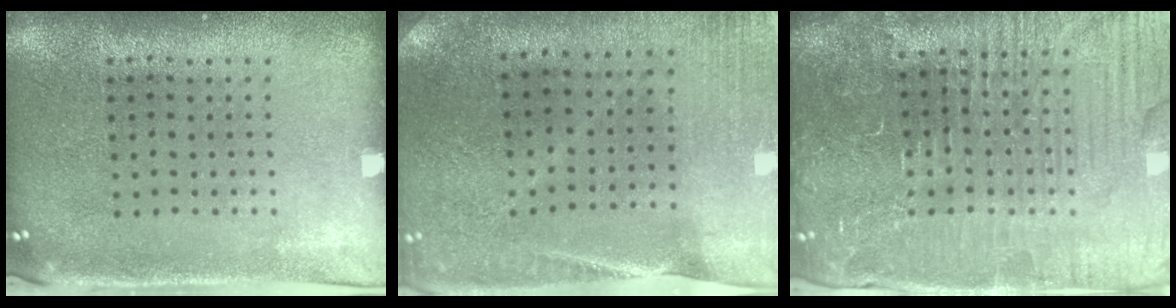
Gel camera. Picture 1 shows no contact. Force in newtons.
{"total": 0.5, "press": 0.5, "slide": 0.0}
{"total": 5.7, "press": 5.3, "slide": 2.2}